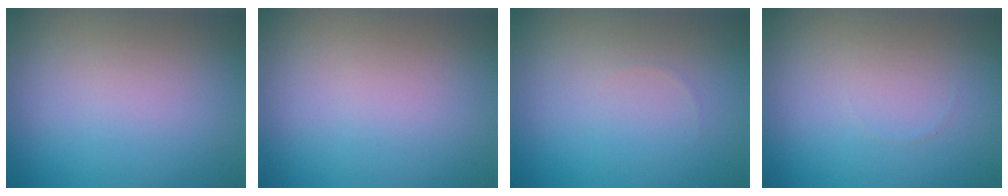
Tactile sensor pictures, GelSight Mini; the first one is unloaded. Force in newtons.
{"total": 0.0}
{"total": 0.0}
{"total": 0.0}